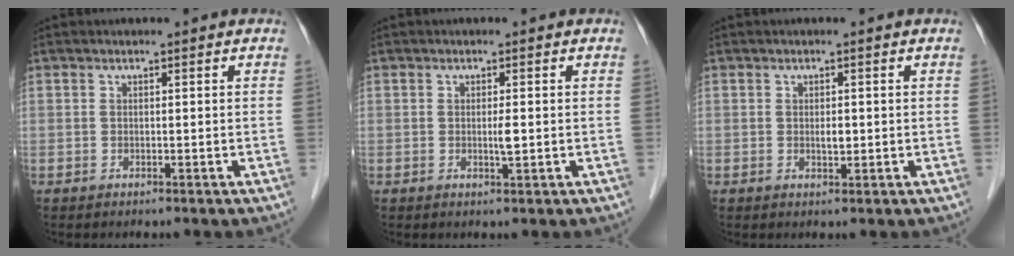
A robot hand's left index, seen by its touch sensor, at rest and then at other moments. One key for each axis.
{"total": 1.5, "fx": -0.1, "fy": 0.2, "fz": 1.5, "tx": -0.028, "ty": -0.001, "tz": 0.000}
{"total": 1.3, "fx": 0.0, "fy": 0.6, "fz": 1.2, "tx": -0.021, "ty": -0.001, "tz": 0.002}